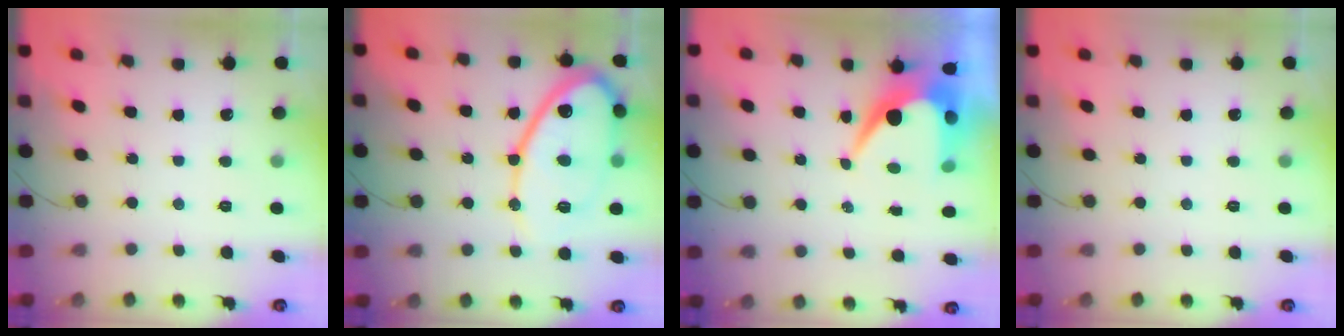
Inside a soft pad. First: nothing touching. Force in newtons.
{"total": 16.3, "press": 16.3, "slide": 1.4}
{"total": 9.3, "press": 9.3, "slide": 0.6}
{"total": 0.0}